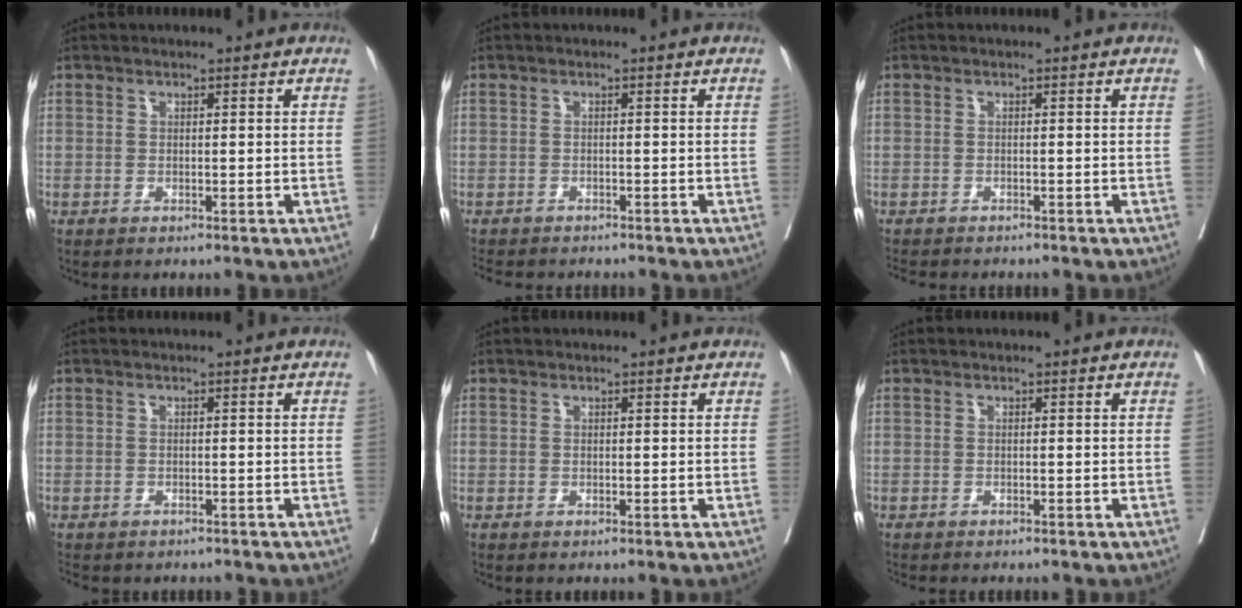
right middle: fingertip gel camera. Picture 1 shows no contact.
{"total": 7.5, "force": [-6.8, 2.0, 2.6], "torque": [-0.047, -0.010, -0.094]}
{"total": 6.1, "force": [-5.4, 1.4, 2.3], "torque": [-0.037, -0.009, -0.078]}
{"total": 6.2, "force": [-5.3, 2.5, 2.0], "torque": [-0.040, -0.006, -0.068]}
{"total": 0.0}
{"total": 2.6, "force": [-2.4, 0.4, 1.0], "torque": [-0.022, -0.008, -0.031]}